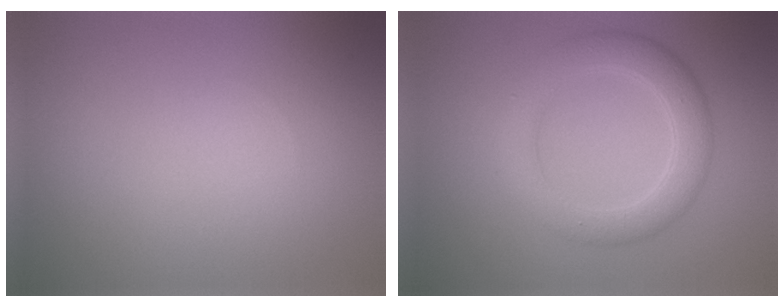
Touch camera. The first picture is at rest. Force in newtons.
{"total": 4.3, "press": 4.3, "slide": 0.1}